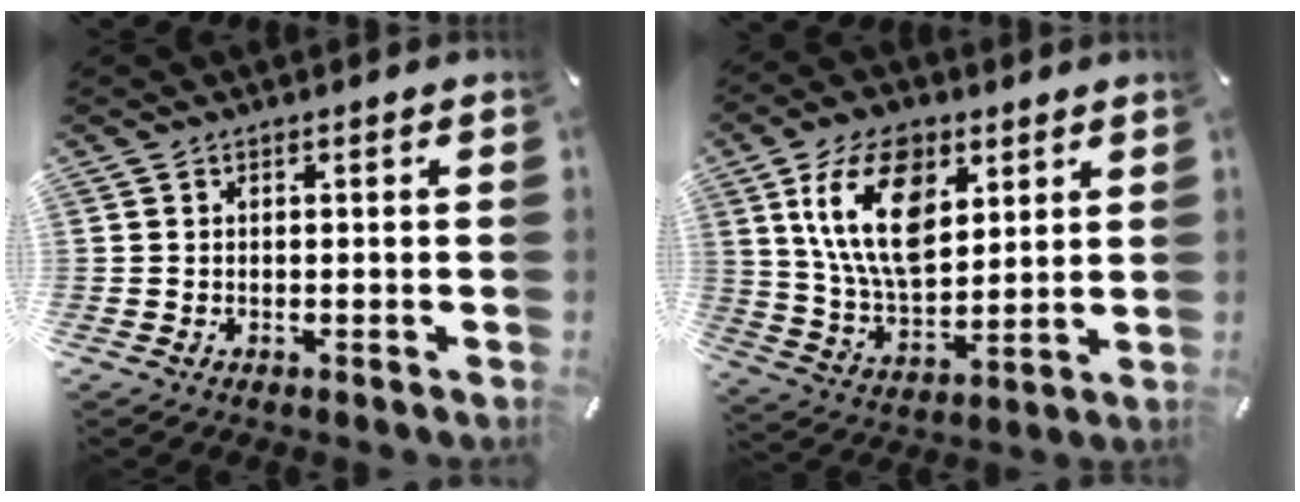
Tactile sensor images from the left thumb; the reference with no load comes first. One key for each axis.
{"total": 17.2, "fx": 7.2, "fy": 10.2, "fz": 11.8, "tx": -0.250, "ty": -0.011, "tz": 0.126}